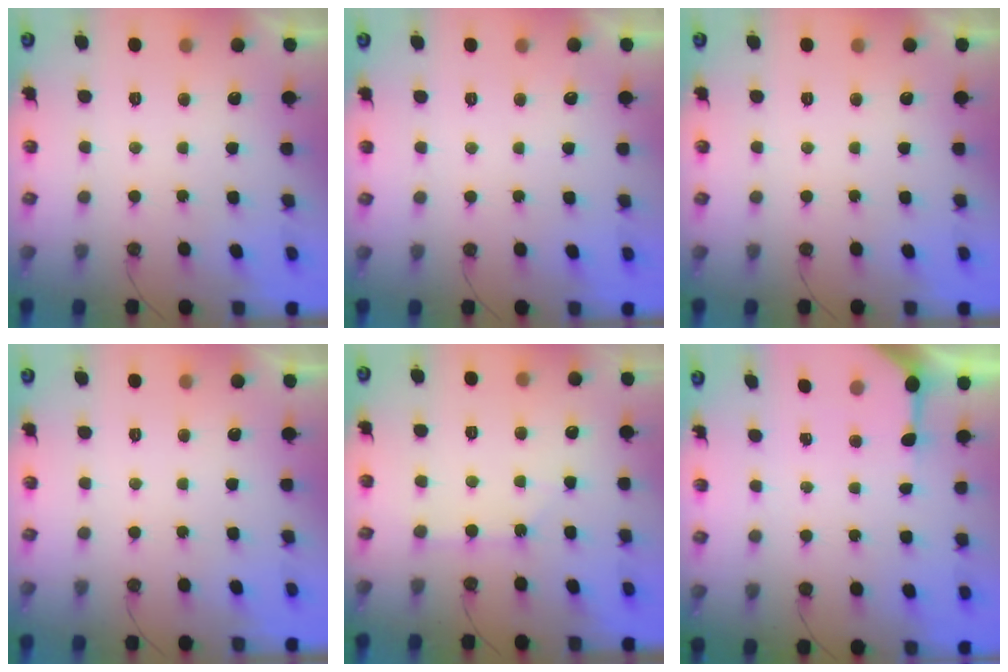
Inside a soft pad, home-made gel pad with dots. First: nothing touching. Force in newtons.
{"total": 2.9, "press": 2.9, "slide": 0.4}
{"total": 0.0}
{"total": 0.0}
{"total": 0.7, "press": 0.7, "slide": 0.1}
{"total": 4.8, "press": 4.8, "slide": 0.4}